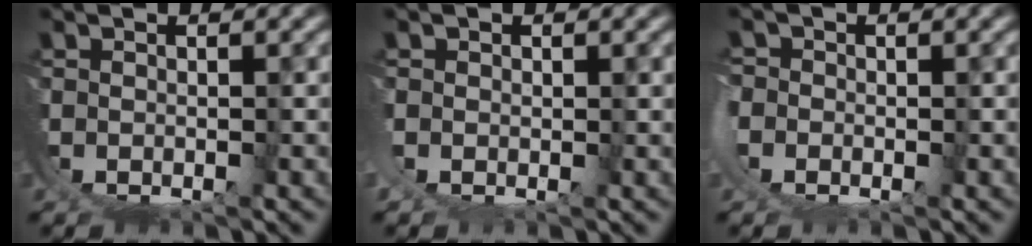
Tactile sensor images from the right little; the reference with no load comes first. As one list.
[{"total": 0.9, "force": [0.4, 0.7, 0.4], "torque": [-0.015, -0.003, 0.010]}, {"total": 0.6, "force": [-0.2, 0.3, 0.5], "torque": [-0.019, -0.001, -0.005]}]